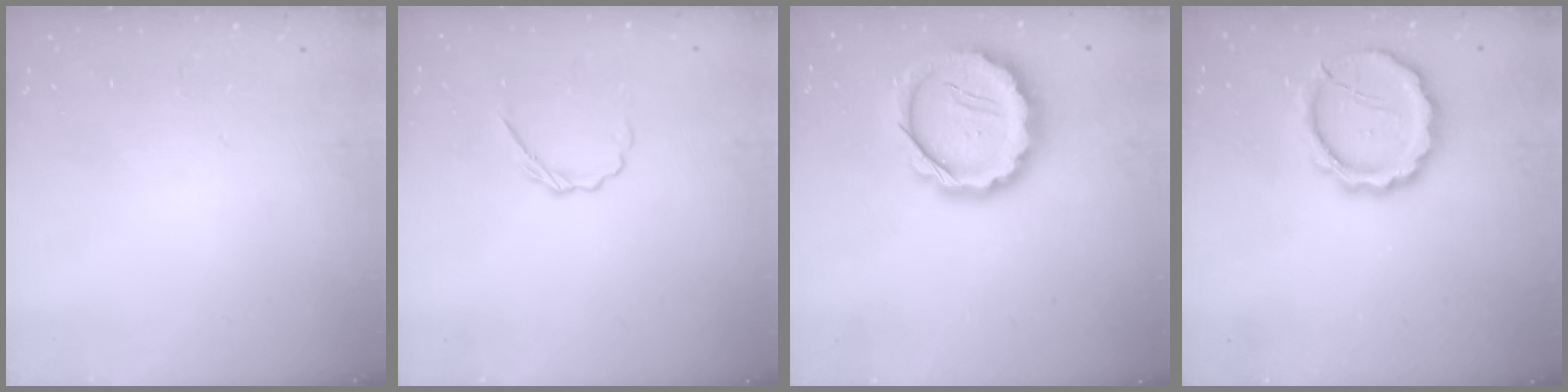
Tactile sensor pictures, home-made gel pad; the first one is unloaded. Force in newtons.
{"total": 3.0, "press": 2.9, "slide": 0.9}
{"total": 15.1, "press": 14.8, "slide": 2.9}
{"total": 14.2, "press": 14.0, "slide": 2.5}